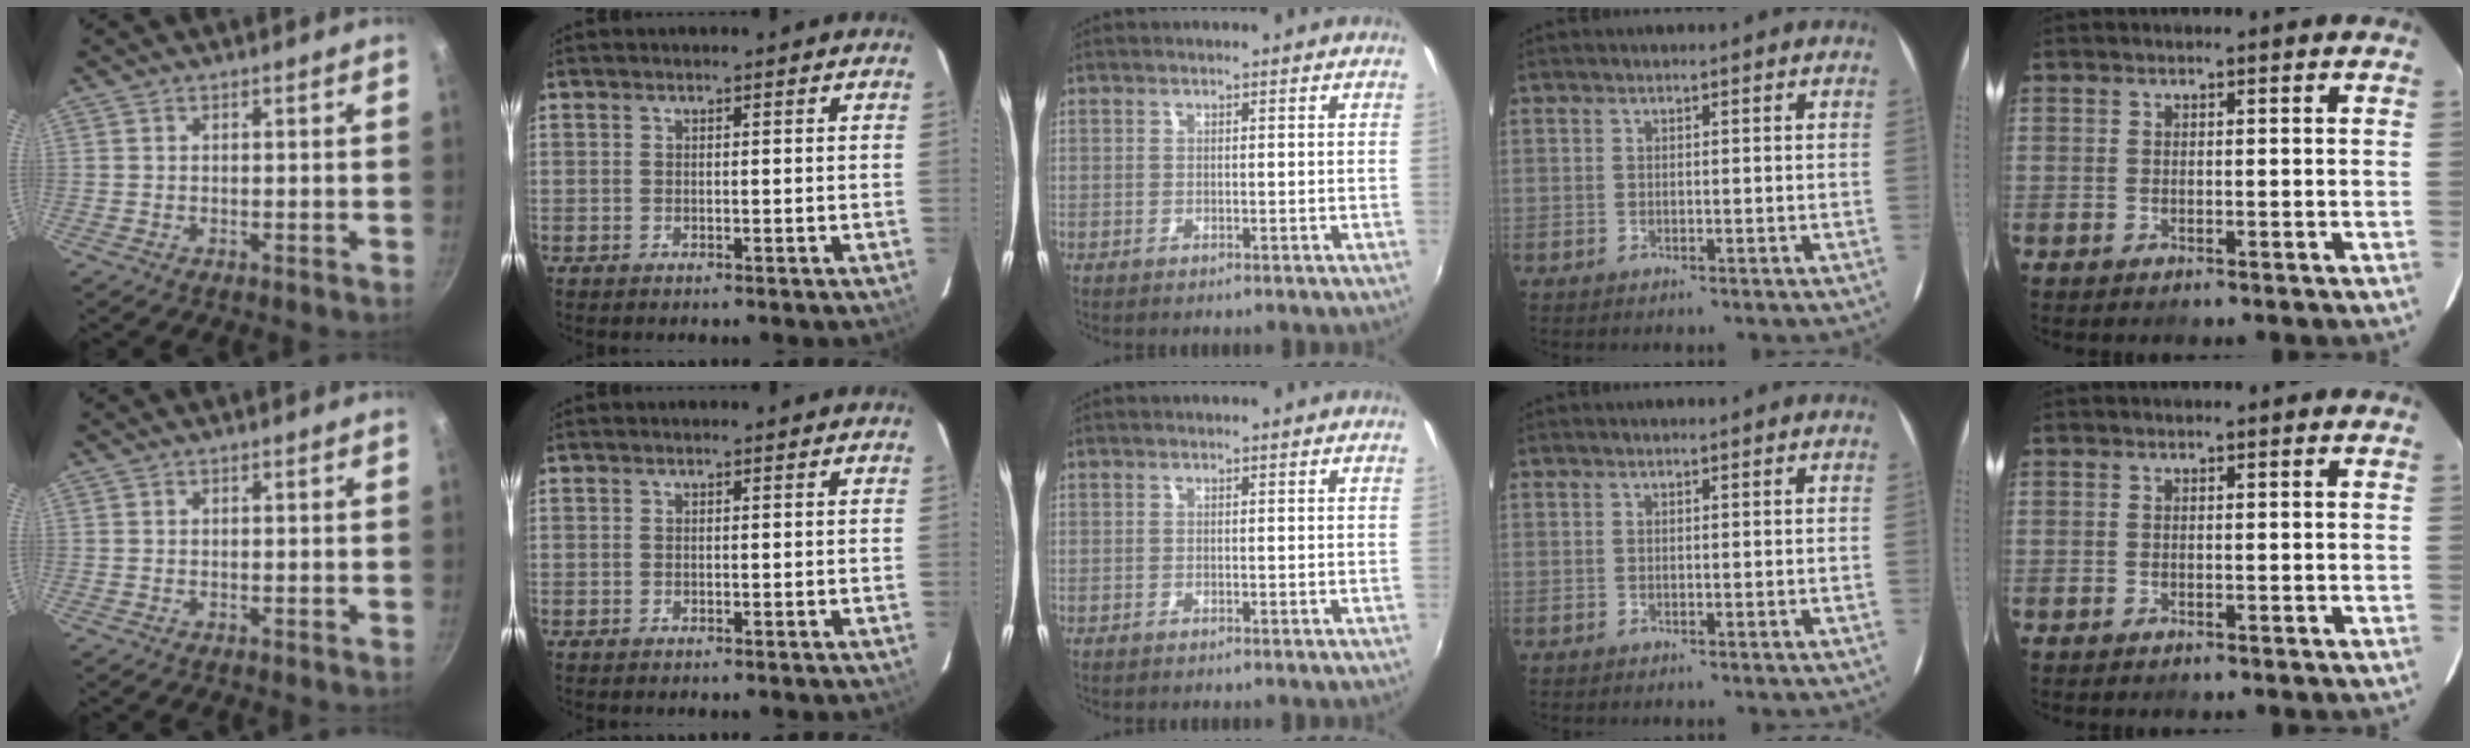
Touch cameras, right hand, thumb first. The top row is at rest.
{}